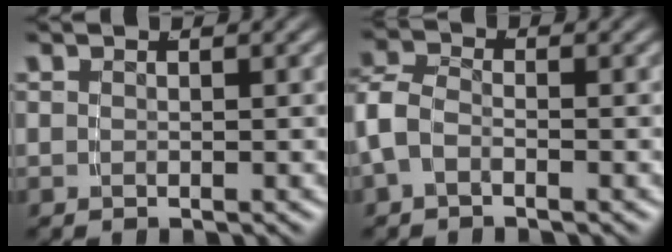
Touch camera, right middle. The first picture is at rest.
{"total": 4.2, "force": [-0.5, 3.6, 2.0], "torque": [-0.059, -0.013, -0.012]}